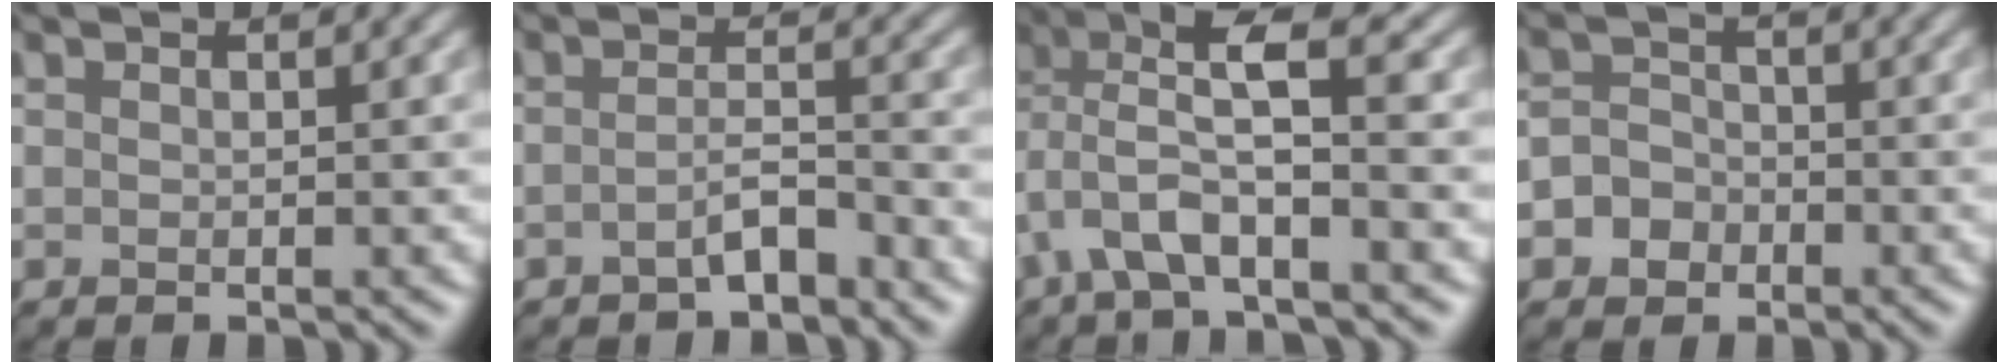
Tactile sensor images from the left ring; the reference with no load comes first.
{"total": 2.1, "force": [-1.5, 0.4, 1.5], "torque": [-0.024, 0.009, -0.032]}
{"total": 5.8, "force": [-0.3, 1.7, 5.6], "torque": [-0.115, 0.012, -0.011]}
{"total": 2.5, "force": [-1.2, 2.1, 0.9], "torque": [-0.004, 0.003, -0.029]}